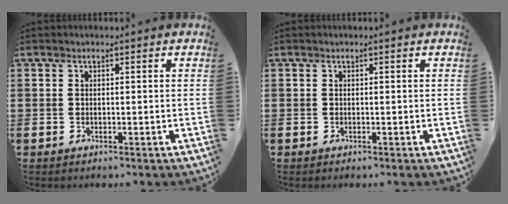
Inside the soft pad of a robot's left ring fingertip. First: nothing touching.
{"total": 0.0}